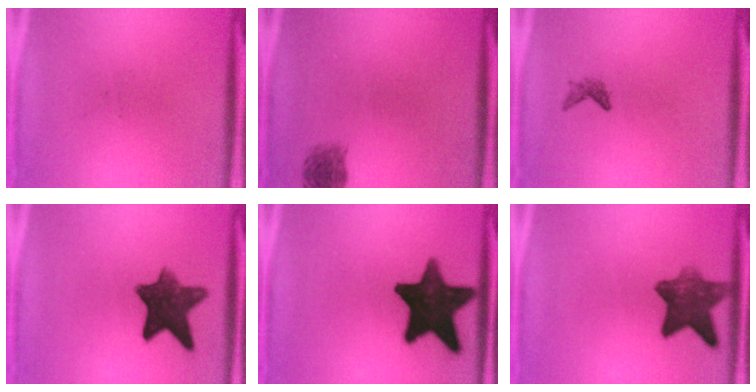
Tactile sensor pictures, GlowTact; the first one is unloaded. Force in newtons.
{"total": 1.9}
{"total": 1.1}
{"total": 10.3}
{"total": 16.8}
{"total": 8.5}